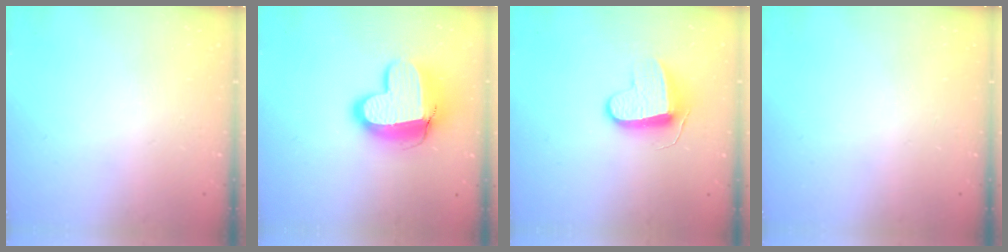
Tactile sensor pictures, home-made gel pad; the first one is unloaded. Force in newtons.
{"total": 14.4, "press": 14.4, "slide": 1.1}
{"total": 9.6, "press": 9.6, "slide": 0.2}
{"total": 0.0}